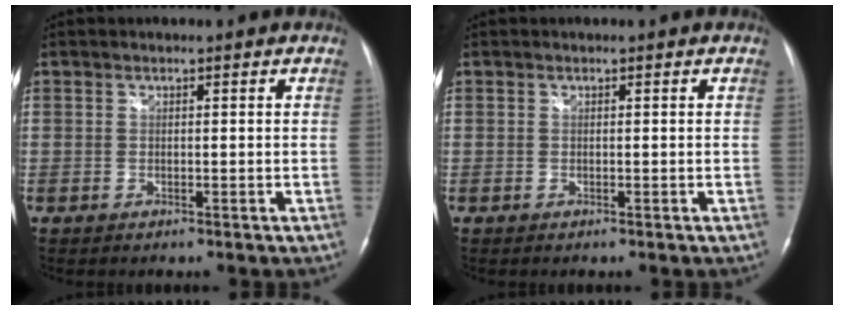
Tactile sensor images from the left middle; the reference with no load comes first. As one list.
[{"total": 0.0}]